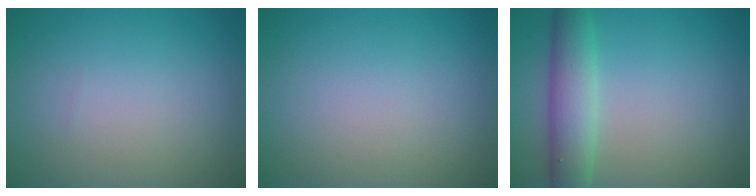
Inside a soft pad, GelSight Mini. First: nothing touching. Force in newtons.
{"total": 0.0}
{"total": 4.5, "press": 4.5, "slide": 0.3}